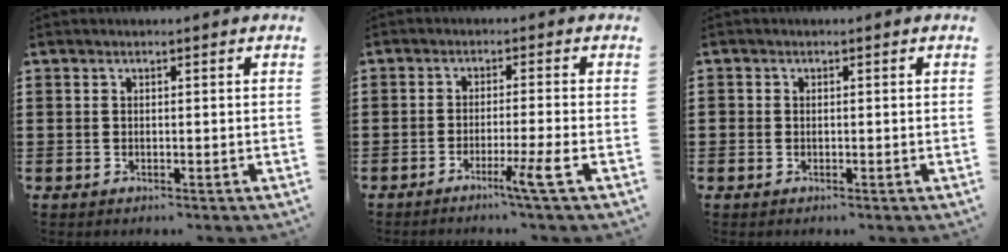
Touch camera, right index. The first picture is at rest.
{"total": 4.8, "force": [-2.6, -0.7, 3.9], "torque": [-0.068, -0.017, -0.045]}
{"total": 0.6, "force": [-0.2, 0.6, 0.1], "torque": [-0.003, 0.004, -0.005]}